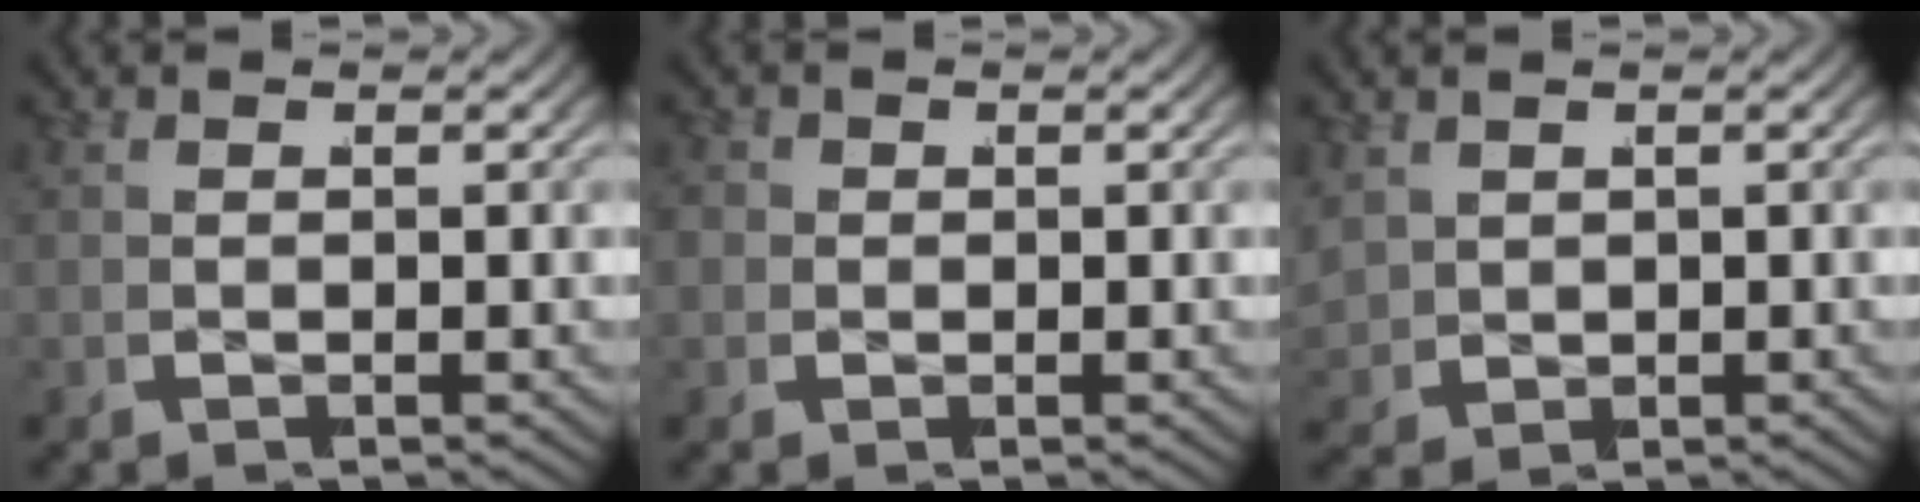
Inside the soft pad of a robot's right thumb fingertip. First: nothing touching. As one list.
[{"total": 2.2, "force": [0.0, 2.1, 0.8], "torque": [-0.020, -0.009, 0.000]}, {"total": 1.7, "force": [0.6, 1.5, 0.6], "torque": [-0.018, -0.009, 0.019]}]